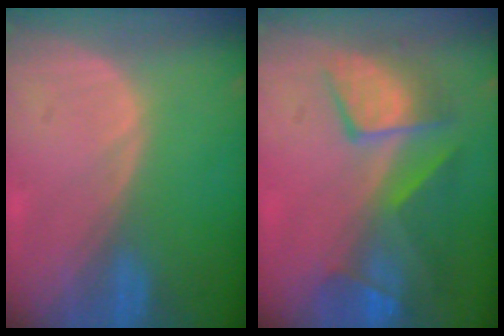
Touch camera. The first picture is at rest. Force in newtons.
{"total": 9.5, "press": 8.4, "slide": 4.5}